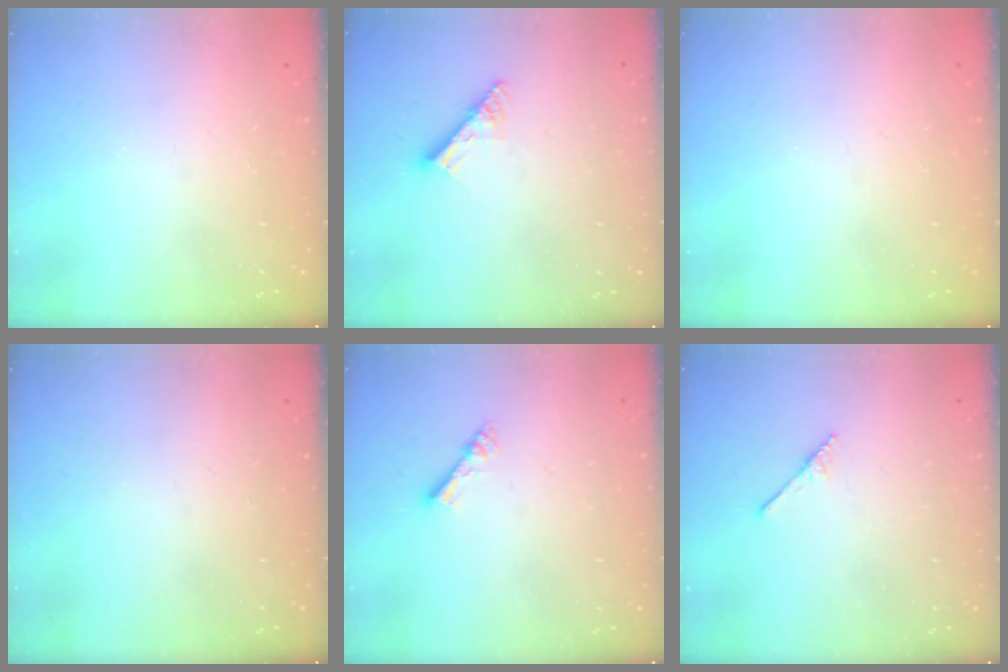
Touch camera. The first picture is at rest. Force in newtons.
{"total": 8.5, "press": 8.4, "slide": 0.8}
{"total": 0.0}
{"total": 0.0}
{"total": 2.8, "press": 2.8, "slide": 0.4}
{"total": 2.9, "press": 2.9, "slide": 0.3}